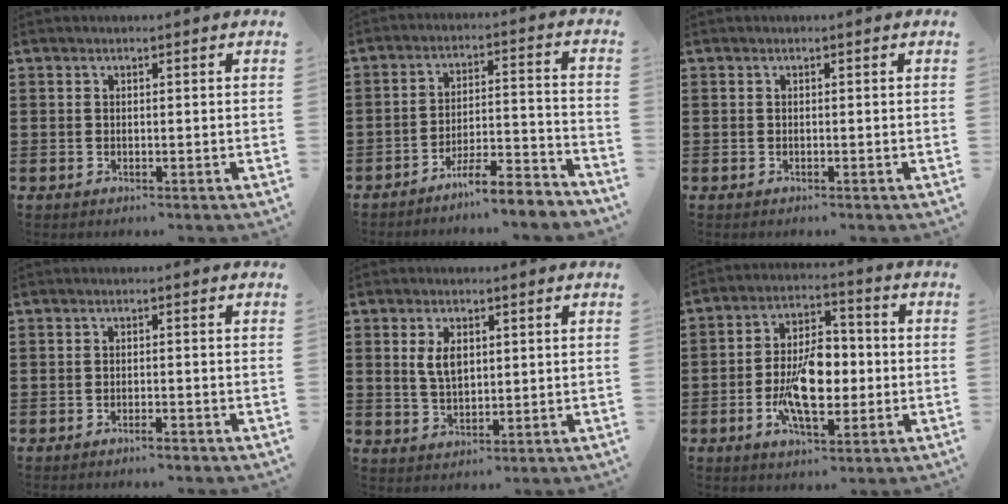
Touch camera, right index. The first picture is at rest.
{"total": 7.0, "force": [-6.5, 0.4, 2.6], "torque": [-0.037, 0.012, -0.122]}
{"total": 0.0}
{"total": 1.3, "force": [-1.1, 0.1, 0.7], "torque": [-0.014, -0.002, -0.020]}
{"total": 4.3, "force": [1.2, 2.3, 3.4], "torque": [-0.065, 0.006, 0.018]}
{"total": 10.3, "force": [-2.0, 5.2, 8.7], "torque": [-0.172, -0.001, -0.038]}